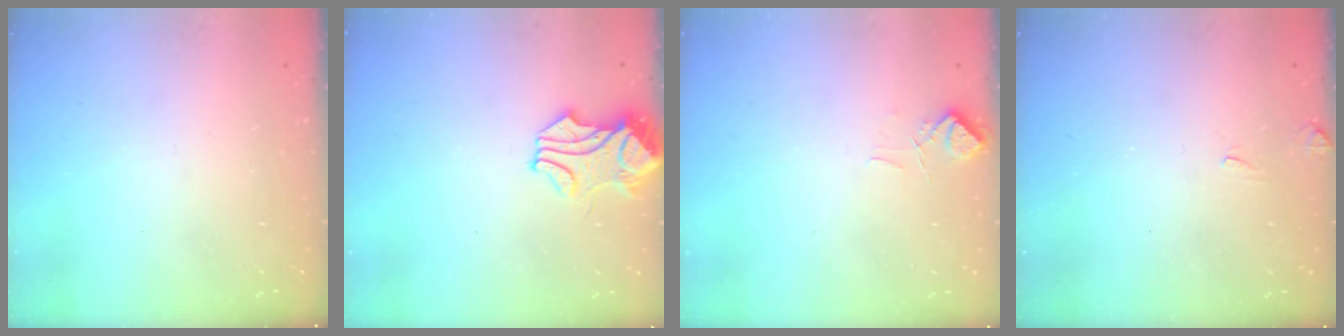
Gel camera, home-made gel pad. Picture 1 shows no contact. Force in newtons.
{"total": 1.6, "press": 1.5, "slide": 0.7}
{"total": 1.0, "press": 0.6, "slide": 0.8}
{"total": 3.9, "press": 3.9, "slide": 0.4}